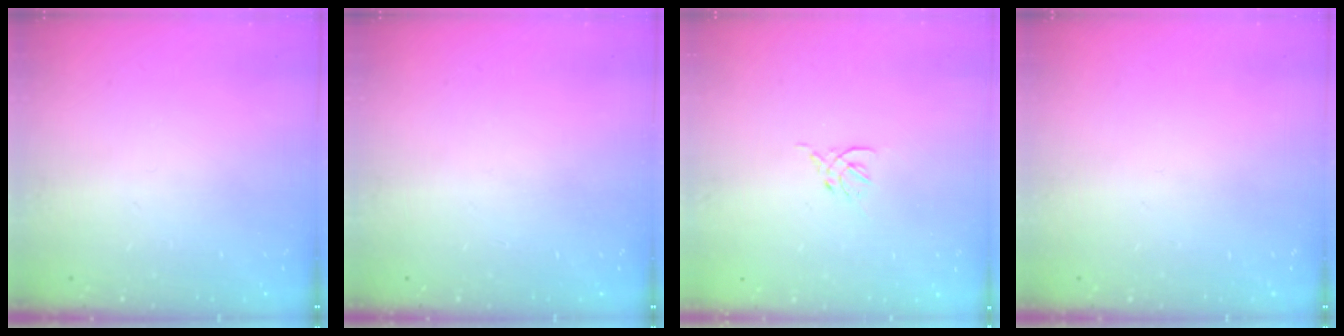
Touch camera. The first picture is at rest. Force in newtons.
{"total": 0.0}
{"total": 2.3, "press": 2.2, "slide": 0.5}
{"total": 0.0}